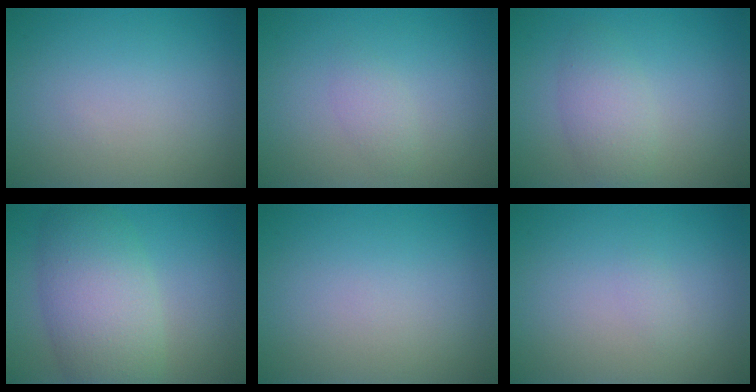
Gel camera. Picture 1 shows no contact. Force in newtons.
{"total": 1.2, "press": 1.2, "slide": 0.1}
{"total": 2.7, "press": 2.7, "slide": 0.1}
{"total": 7.1, "press": 7.1, "slide": 0.4}
{"total": 0.0}
{"total": 0.6, "press": 0.6, "slide": 0.0}